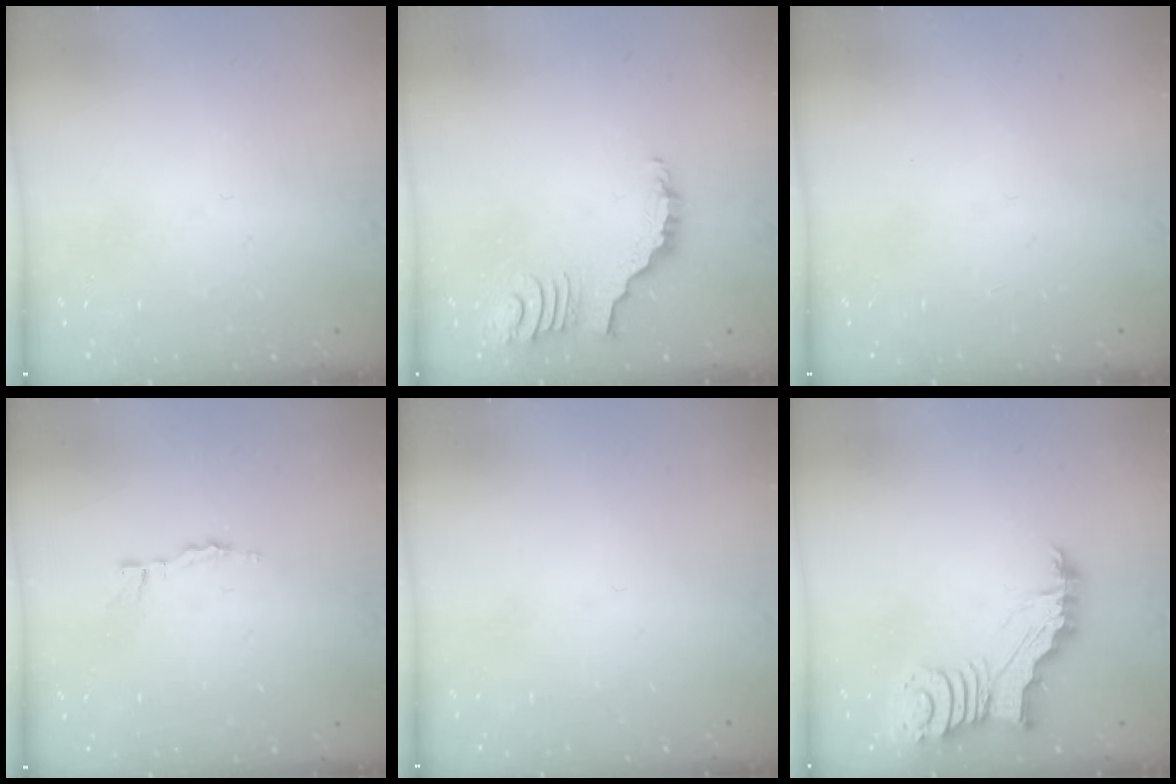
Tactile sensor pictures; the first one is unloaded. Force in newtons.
{"total": 3.6, "press": 3.6, "slide": 0.5}
{"total": 0.0}
{"total": 2.9, "press": 2.9, "slide": 0.3}
{"total": 0.0}
{"total": 5.4, "press": 5.4, "slide": 0.3}